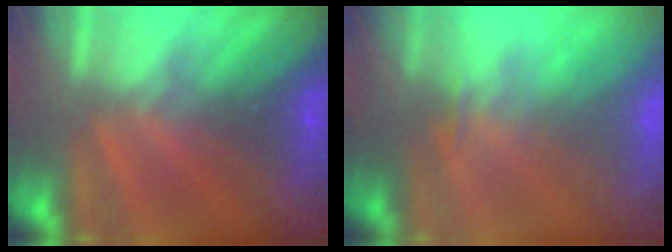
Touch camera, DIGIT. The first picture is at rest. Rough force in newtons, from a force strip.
{"total": 7.6}